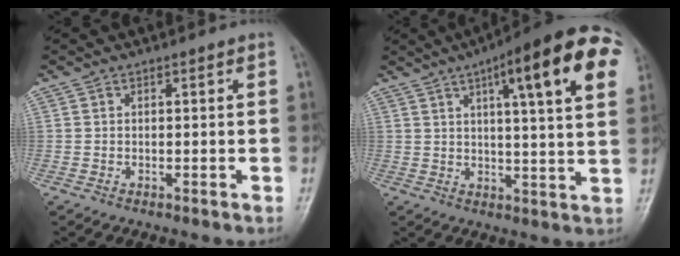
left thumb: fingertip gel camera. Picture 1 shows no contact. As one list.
[{"total": 20.3, "force": [8.3, 4.3, 18.0], "torque": [-0.231, 0.001, 0.105]}]